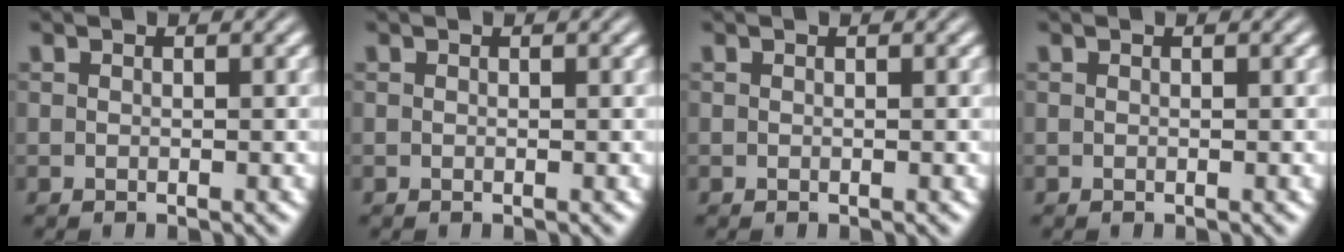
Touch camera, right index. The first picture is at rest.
{"total": 0.0}
{"total": 0.0}
{"total": 0.0}